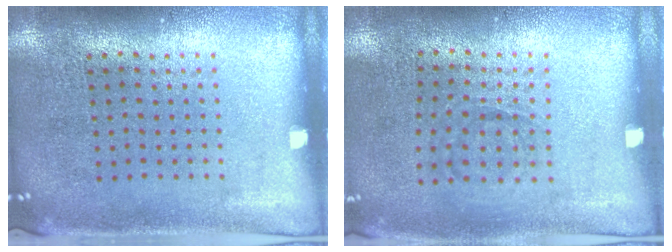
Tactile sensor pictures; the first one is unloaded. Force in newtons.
{"total": 1.0, "press": 0.7, "slide": 0.7}